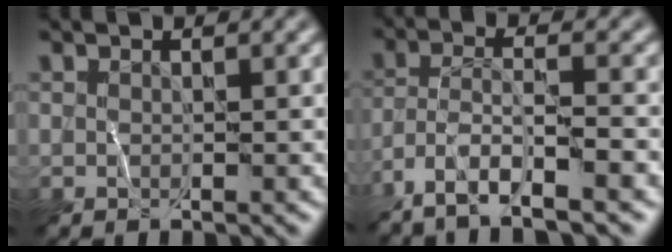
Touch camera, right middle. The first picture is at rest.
{"total": 7.8, "force": [-5.4, 1.8, 5.4], "torque": [-0.095, 0.002, -0.102]}